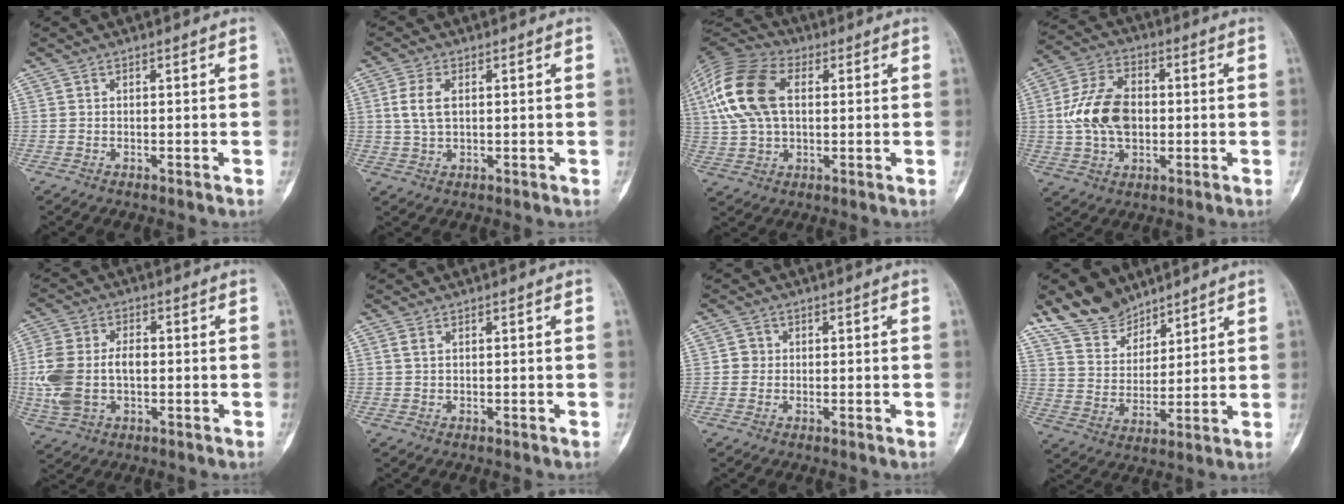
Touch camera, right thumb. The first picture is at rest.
{"total": 5.1, "force": [1.0, 2.9, 4.1], "torque": [-0.086, 0.002, 0.019]}
{"total": 16.4, "force": [3.5, 9.9, 12.5], "torque": [-0.261, 0.021, 0.060]}
{"total": 13.2, "force": [0.2, 8.7, 10.0], "torque": [-0.176, 0.014, 0.004]}
{"total": 12.5, "force": [-0.7, 8.0, 9.5], "torque": [-0.211, 0.017, -0.007]}
{"total": 1.2, "force": [0.6, 0.7, 0.8], "torque": [-0.021, 0.006, 0.016]}
{"total": 1.9, "force": [0.1, 1.8, 0.4], "torque": [0.003, 0.005, -0.002]}
{"total": 10.7, "force": [9.0, 5.3, 2.3], "torque": [-0.017, -0.051, 0.181]}